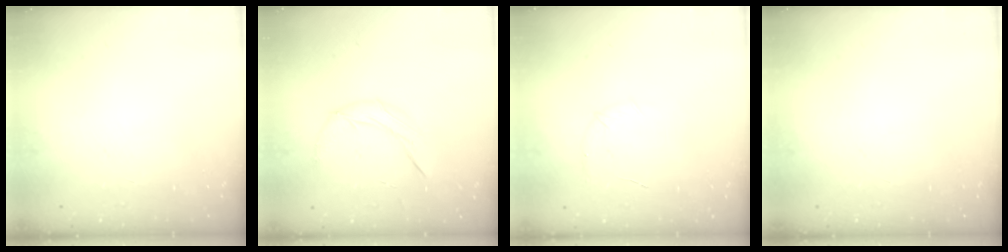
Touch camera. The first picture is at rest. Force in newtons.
{"total": 8.4, "press": 8.4, "slide": 0.3}
{"total": 5.5, "press": 5.3, "slide": 1.5}
{"total": 0.0}